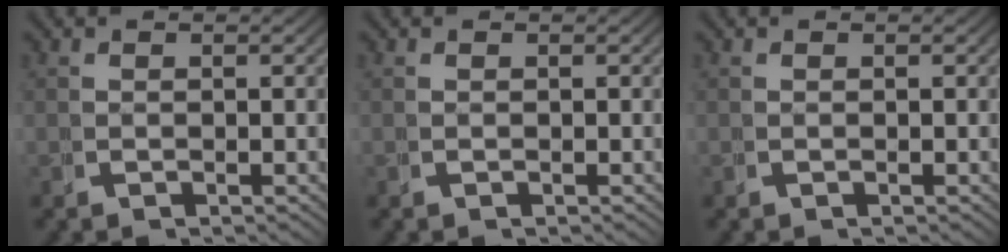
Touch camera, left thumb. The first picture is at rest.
{"total": 0.0}
{"total": 0.0}